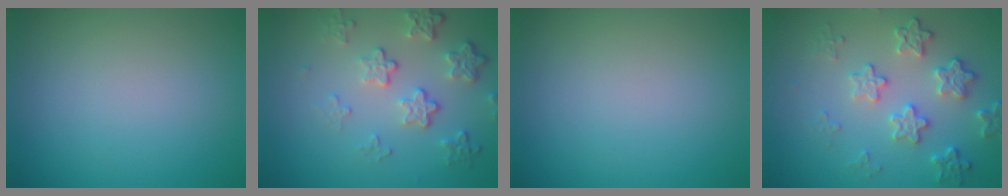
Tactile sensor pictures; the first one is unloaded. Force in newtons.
{"total": 4.1, "press": 3.1, "slide": 2.7}
{"total": 0.0}
{"total": 4.1, "press": 3.6, "slide": 2.0}